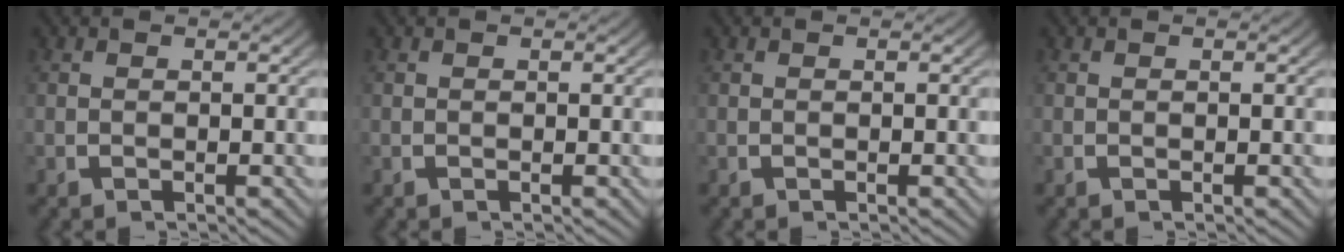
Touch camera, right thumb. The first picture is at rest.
{"total": 0.0}
{"total": 0.0}
{"total": 0.0}